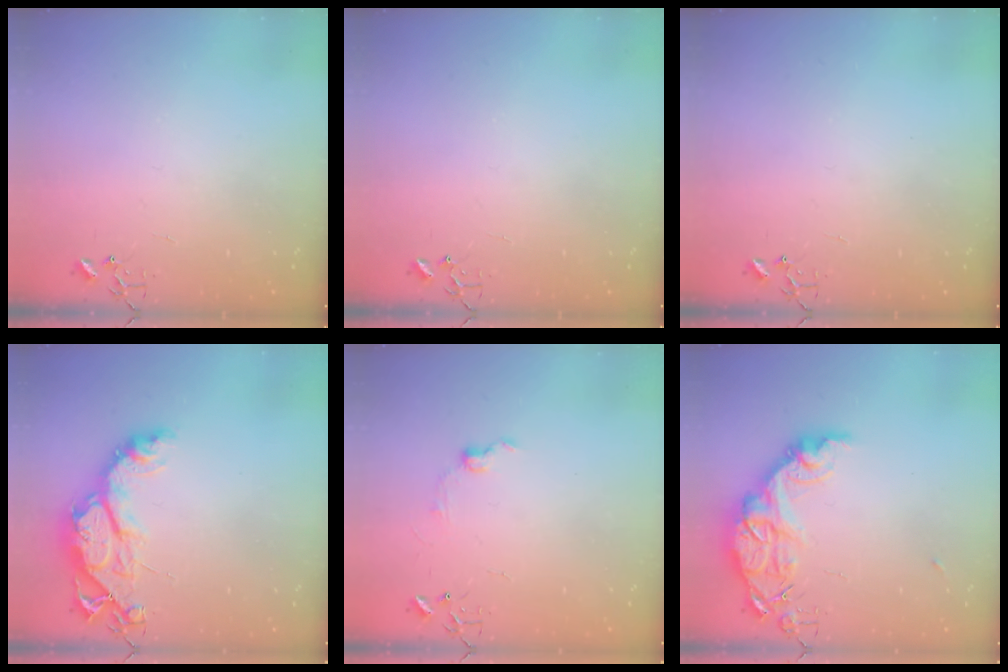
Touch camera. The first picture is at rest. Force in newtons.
{"total": 0.0}
{"total": 0.0}
{"total": 14.8, "press": 14.7, "slide": 1.4}
{"total": 6.0, "press": 6.0, "slide": 0.9}
{"total": 14.8, "press": 14.7, "slide": 1.2}